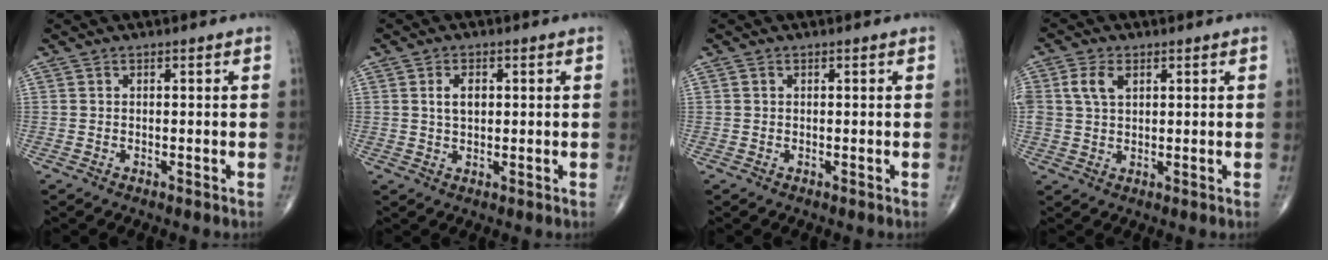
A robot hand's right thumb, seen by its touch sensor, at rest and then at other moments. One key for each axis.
{"total": 3.6, "fx": 0.9, "fy": 2.2, "fz": 2.8, "tx": -0.046, "ty": 0.000, "tz": 0.018}
{"total": 0.0}
{"total": 5.0, "fx": 1.8, "fy": 3.2, "fz": 3.5, "tx": -0.069, "ty": 0.003, "tz": 0.036}